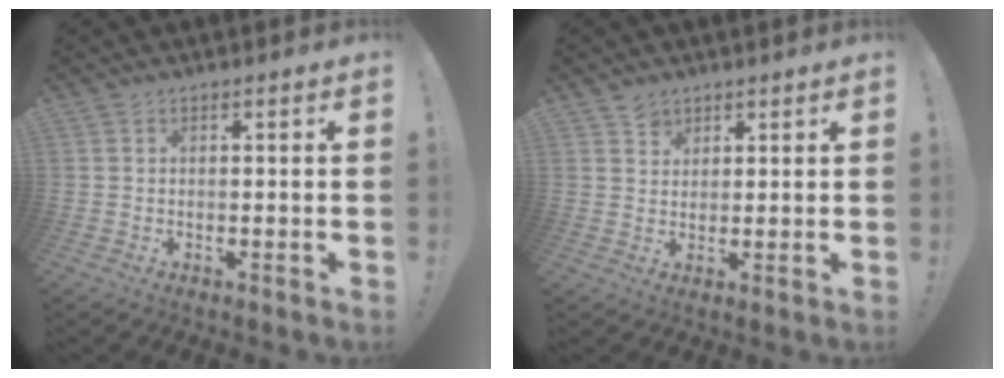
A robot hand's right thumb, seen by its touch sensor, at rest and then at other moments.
{"total": 3.2, "force": [2.4, 2.0, 0.4], "torque": [0.005, -0.016, 0.042]}